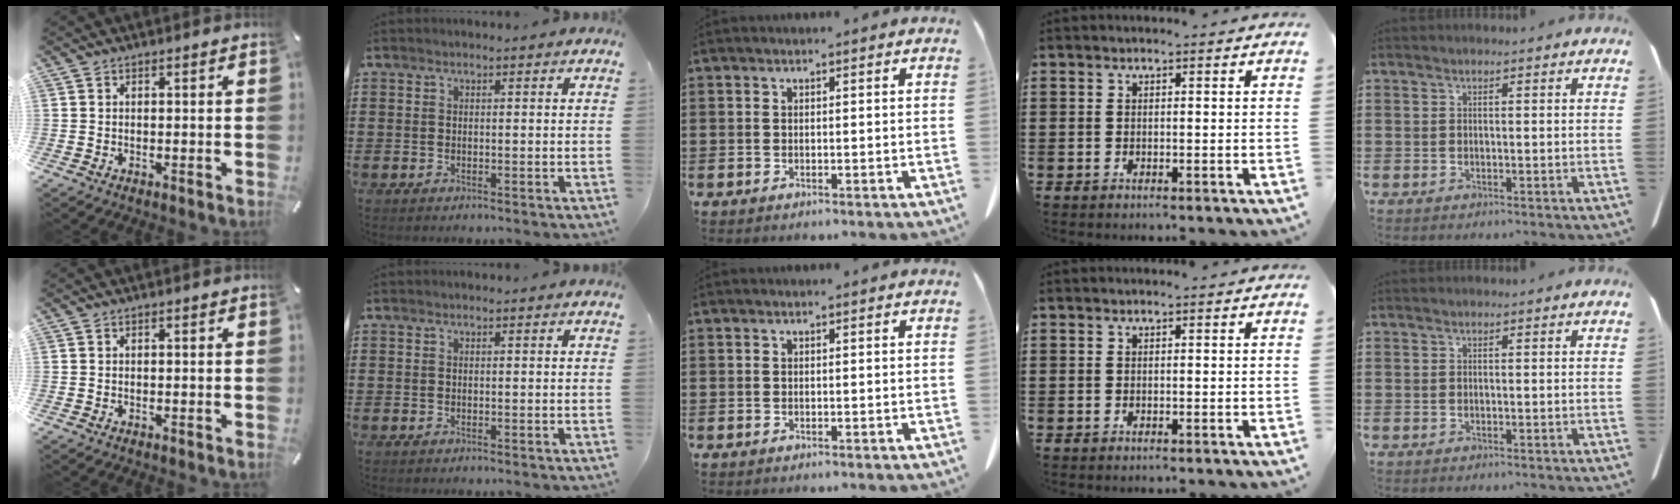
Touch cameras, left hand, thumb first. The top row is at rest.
{}